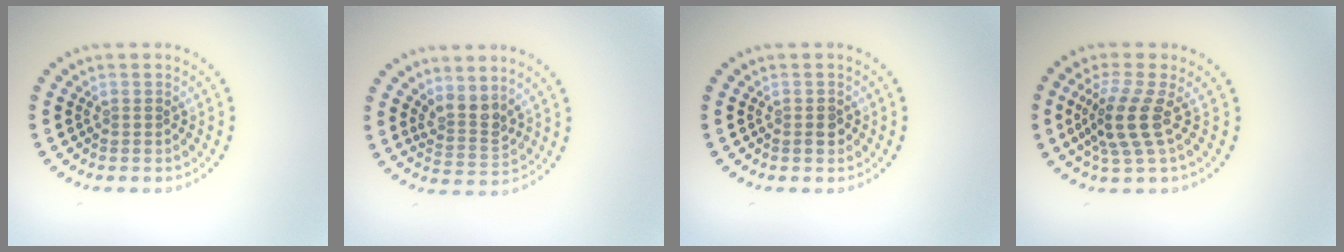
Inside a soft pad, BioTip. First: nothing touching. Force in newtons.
{"total": 2.6, "press": 1.9, "slide": 1.8}
{"total": 1.2, "press": 1.2, "slide": 0.3}
{"total": 3.7, "press": 2.8, "slide": 2.5}